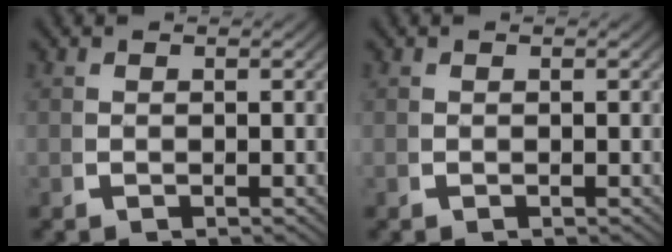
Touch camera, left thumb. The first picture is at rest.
{"total": 0.0}